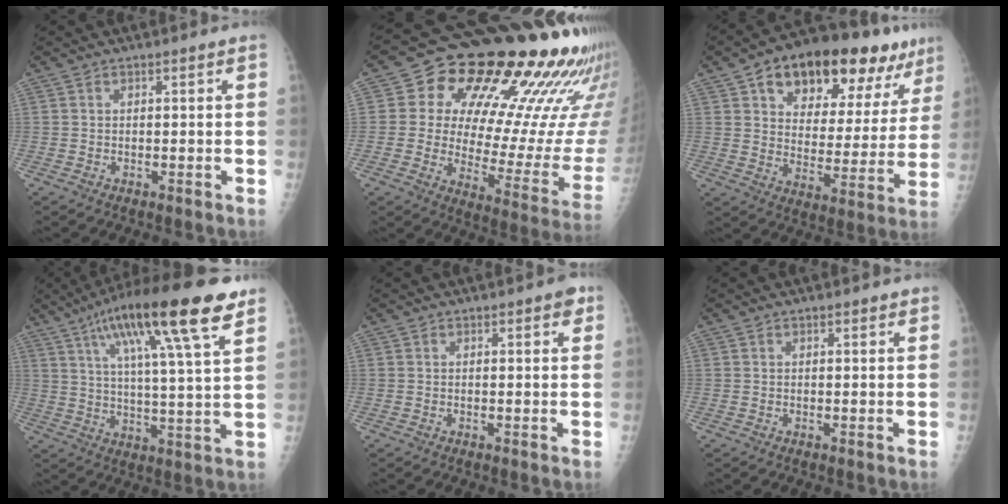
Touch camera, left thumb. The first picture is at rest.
{"total": 27.1, "force": [15.2, 11.1, 19.5], "torque": [-0.235, -0.044, 0.208]}
{"total": 23.9, "force": [14.1, 11.8, 15.2], "torque": [-0.172, -0.017, 0.209]}
{"total": 21.6, "force": [11.6, 3.5, 17.9], "torque": [-0.288, -0.013, 0.185]}
{"total": 2.4, "force": [1.3, 1.0, 1.8], "torque": [-0.011, -0.001, 0.013]}
{"total": 1.0, "force": [0.7, 0.4, 0.6], "torque": [-0.005, -0.002, 0.008]}